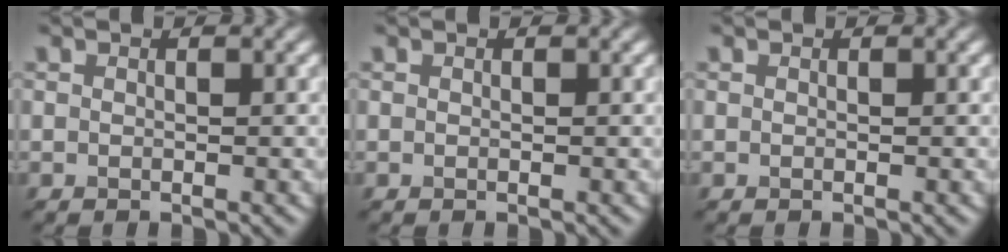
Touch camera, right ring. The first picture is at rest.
{"total": 0.0}
{"total": 0.0}